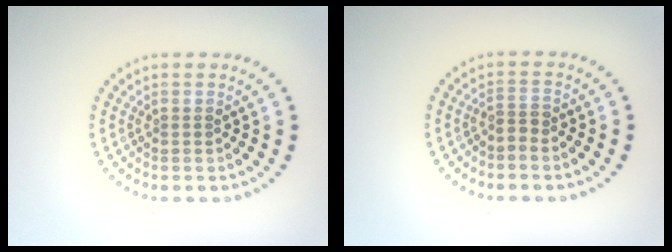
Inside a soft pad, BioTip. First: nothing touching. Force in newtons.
{"total": 1.3, "press": 0.8, "slide": 1.0}